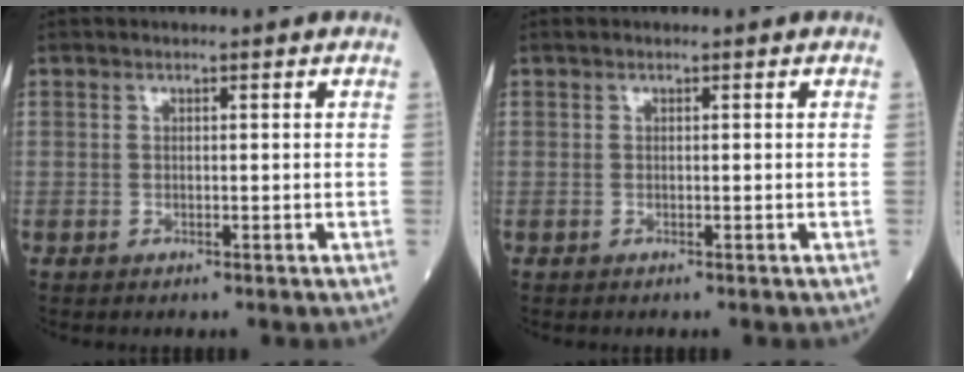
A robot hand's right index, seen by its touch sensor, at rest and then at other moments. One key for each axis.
{"total": 0.0}